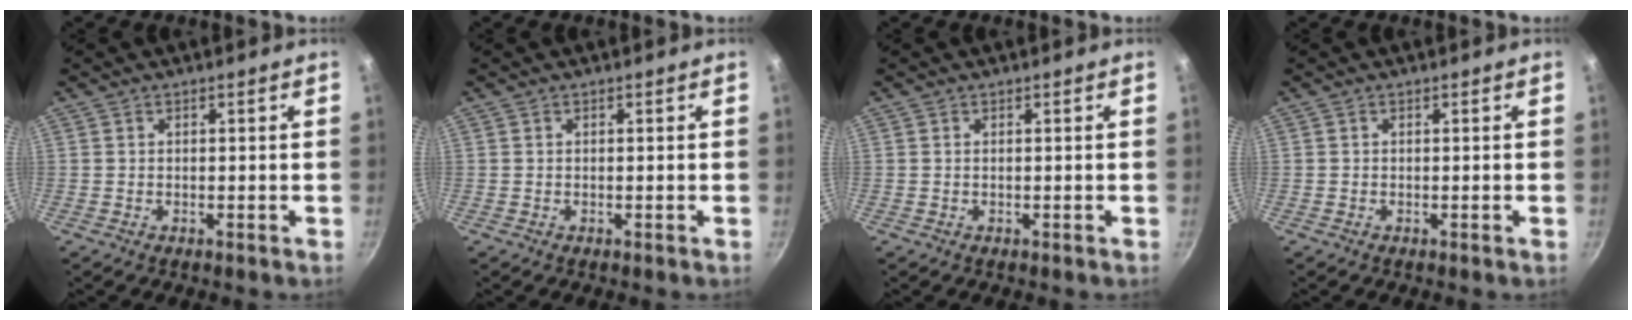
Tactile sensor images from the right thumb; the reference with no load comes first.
{"total": 0.0}
{"total": 0.0}
{"total": 0.0}